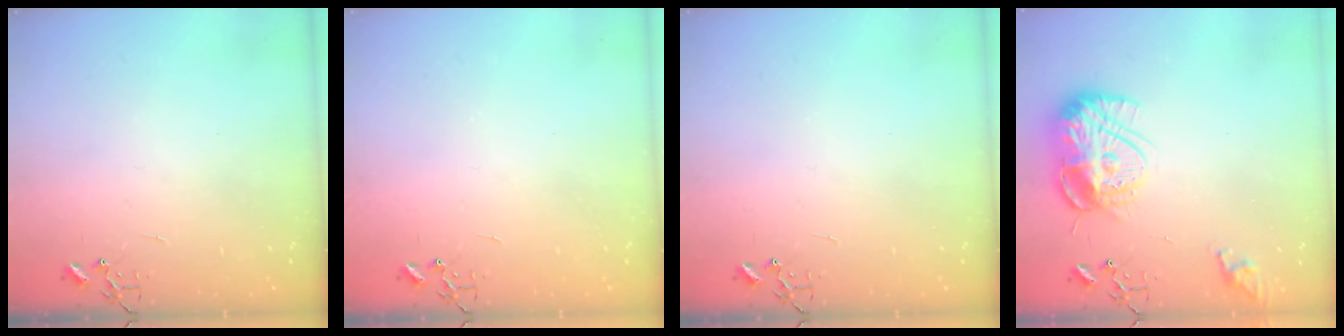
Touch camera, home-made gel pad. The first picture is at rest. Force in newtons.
{"total": 0.0}
{"total": 0.0}
{"total": 15.8, "press": 15.7, "slide": 1.4}